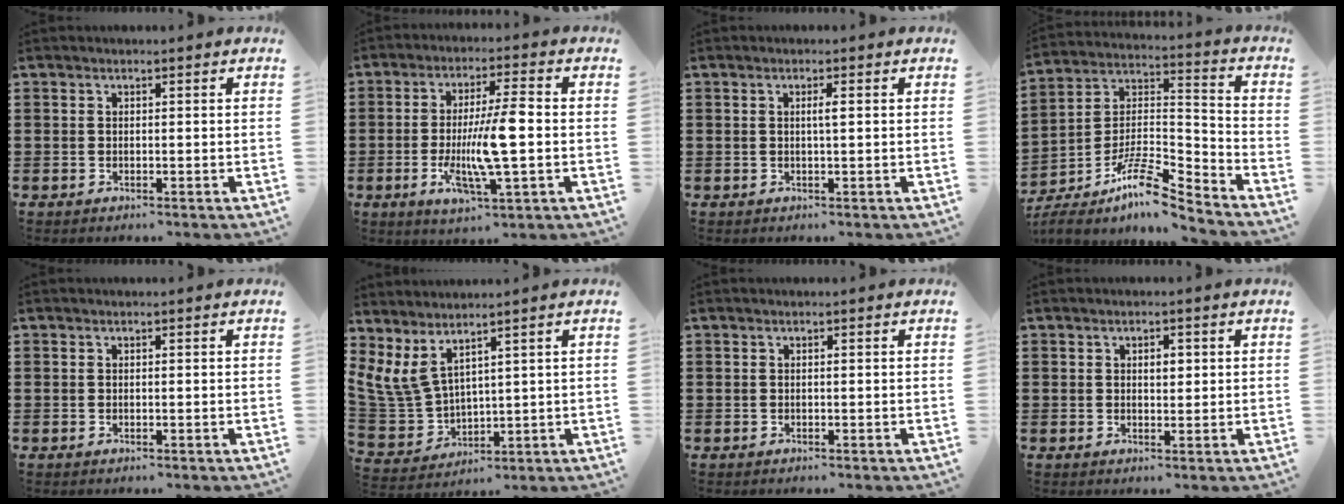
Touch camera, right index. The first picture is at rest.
{"total": 9.8, "force": [-1.1, 1.7, 9.5], "torque": [-0.183, -0.013, -0.028]}
{"total": 1.4, "force": [0.3, 0.0, 1.4], "torque": [-0.026, 0.001, 0.003]}
{"total": 10.4, "force": [-7.9, 2.2, 6.5], "torque": [-0.127, 0.006, -0.154]}
{"total": 0.0}
{"total": 6.2, "force": [4.2, 2.9, 3.4], "torque": [-0.115, -0.024, 0.072]}
{"total": 0.0}
{"total": 1.9, "force": [0.5, 1.0, 1.6], "torque": [-0.024, 0.004, 0.005]}